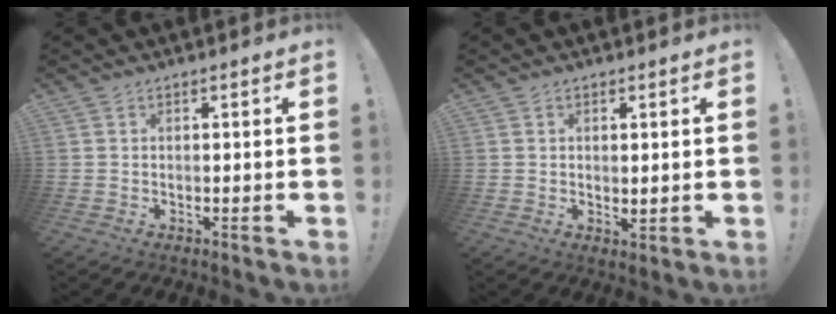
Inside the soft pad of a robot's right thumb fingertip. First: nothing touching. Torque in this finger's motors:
{"motor_torque": [-0.36, 0.07, -0.07, 0.16, 0.03]}